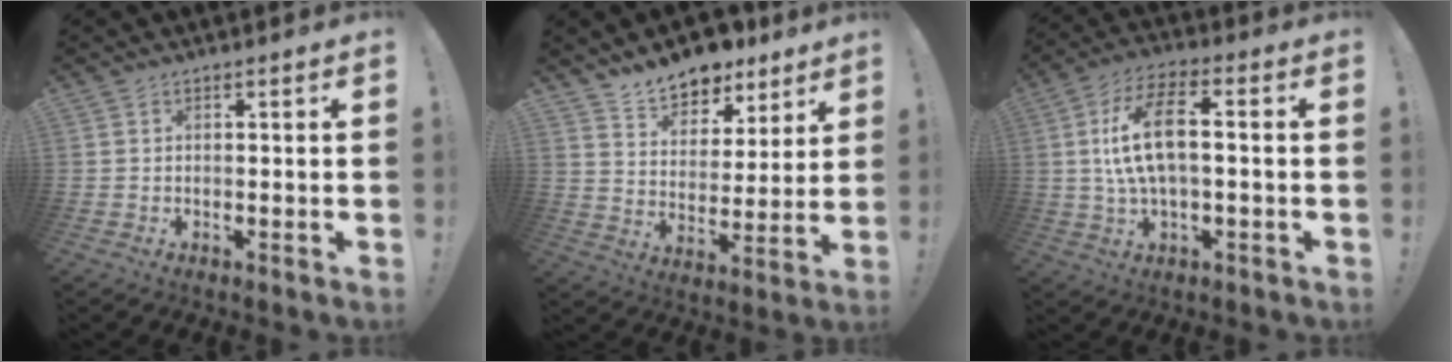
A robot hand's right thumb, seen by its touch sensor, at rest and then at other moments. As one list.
[{"total": 10.8, "force": [9.4, 5.0, 1.8], "torque": [-0.042, -0.073, 0.178]}, {"total": 12.7, "force": [1.0, 5.5, 11.3], "torque": [-0.217, 0.010, 0.018]}]